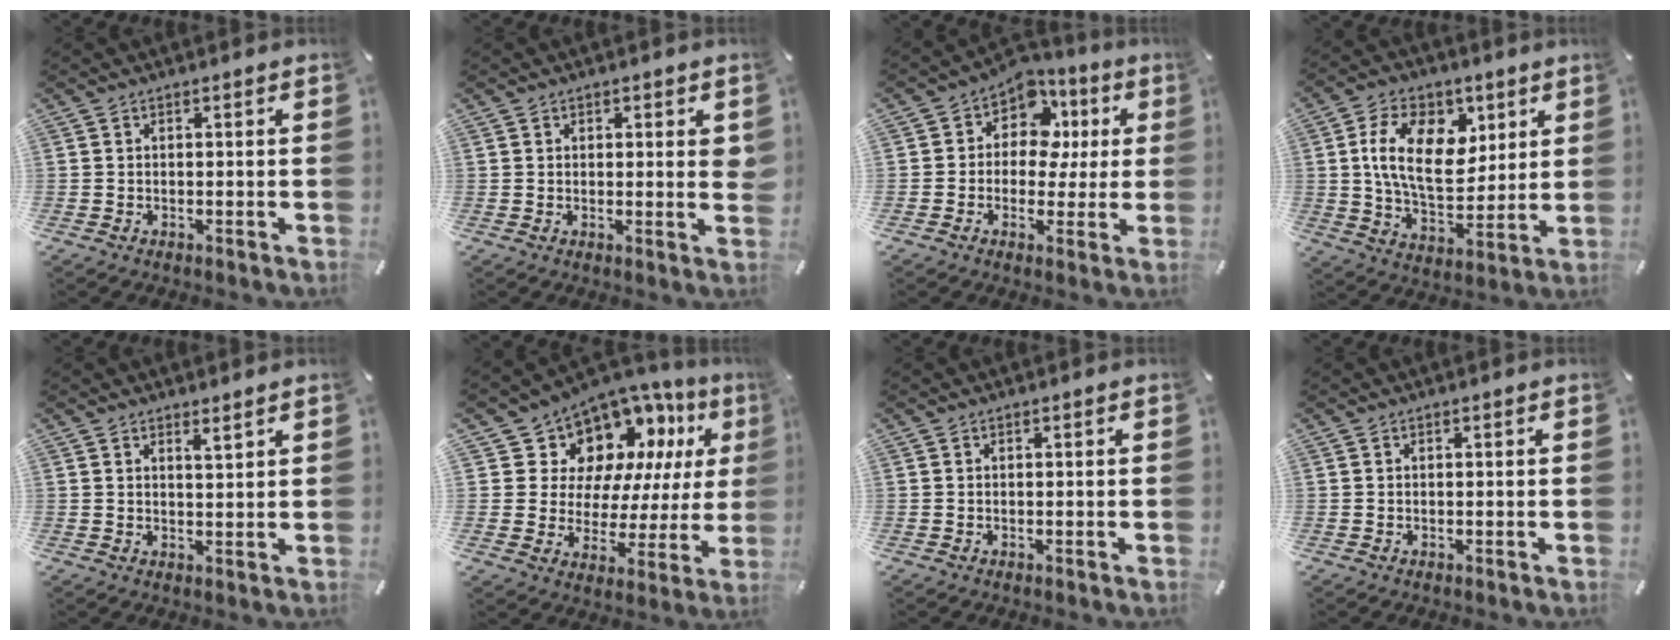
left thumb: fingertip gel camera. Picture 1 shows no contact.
{"total": 2.2, "force": [1.0, 1.2, 1.6], "torque": [-0.017, -0.005, 0.014]}
{"total": 8.4, "force": [2.2, 7.2, 3.7], "torque": [-0.068, -0.020, 0.040]}
{"total": 16.2, "force": [4.5, 10.8, 11.2], "torque": [-0.186, 0.008, 0.083]}
{"total": 2.1, "force": [1.9, 0.3, 0.7], "torque": [-0.008, -0.010, 0.034]}
{"total": 12.1, "force": [7.5, 8.8, 3.5], "torque": [-0.069, -0.072, 0.138]}
{"total": 0.0}
{"total": 0.0}